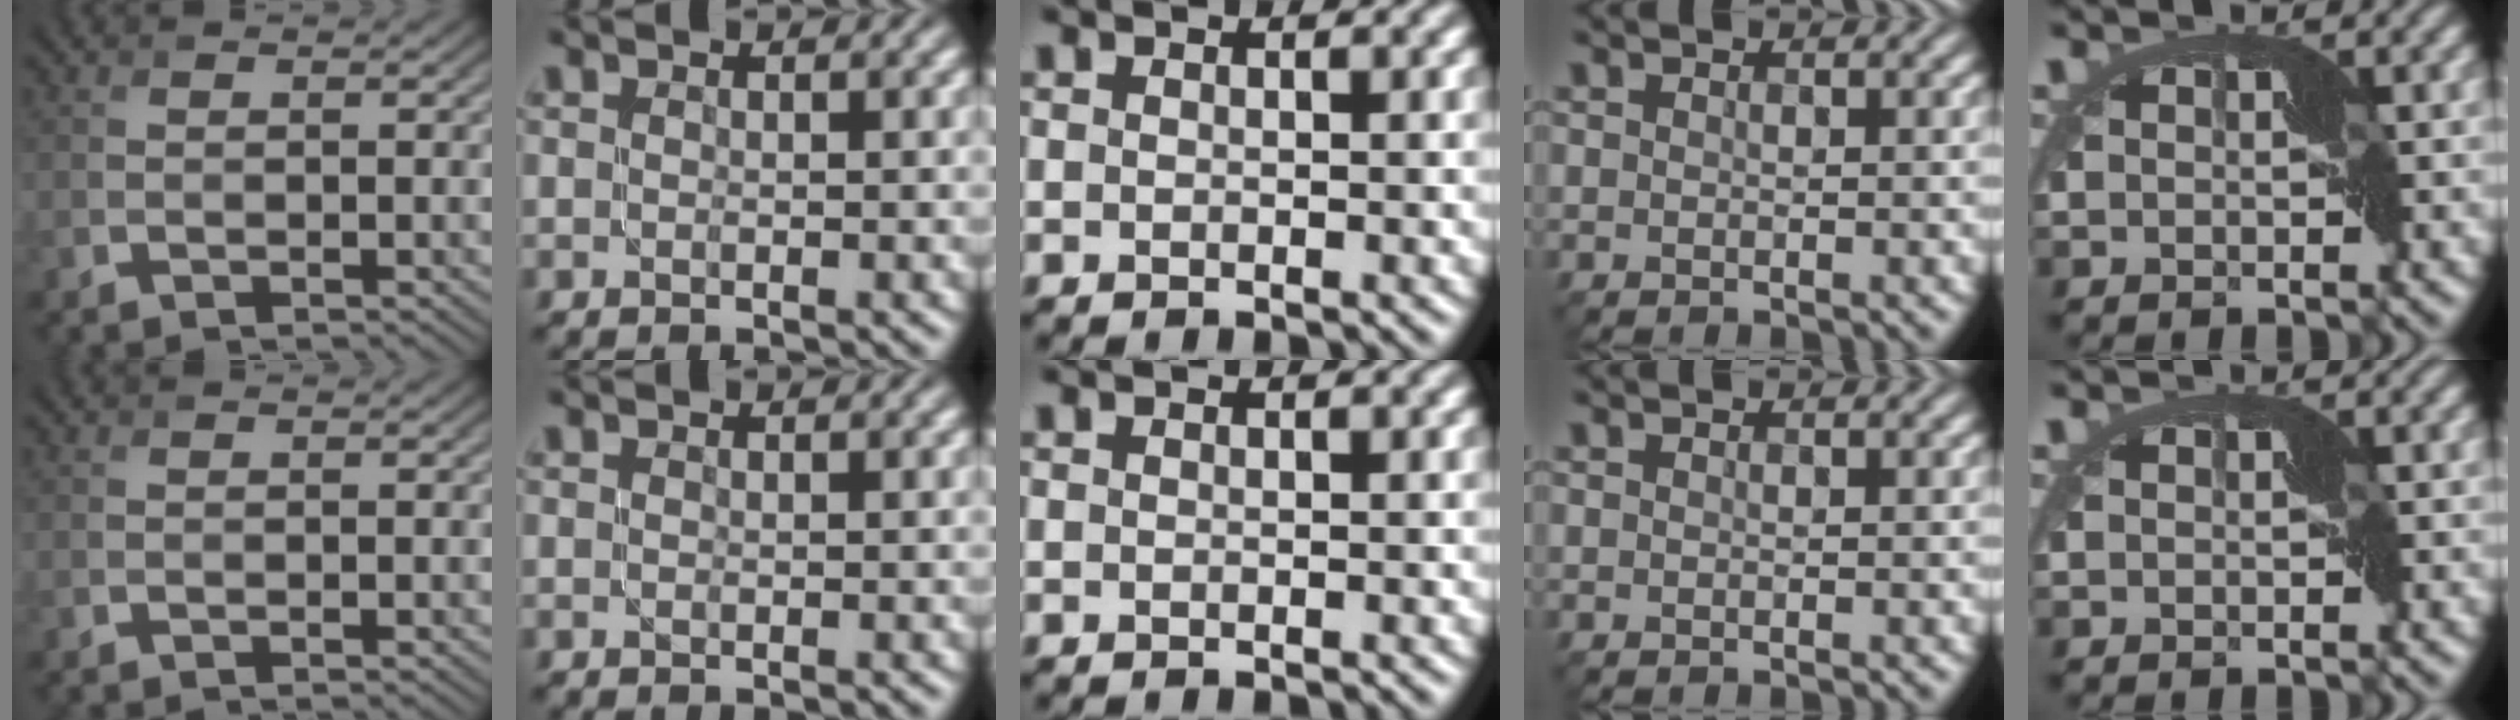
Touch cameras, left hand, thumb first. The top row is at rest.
{}